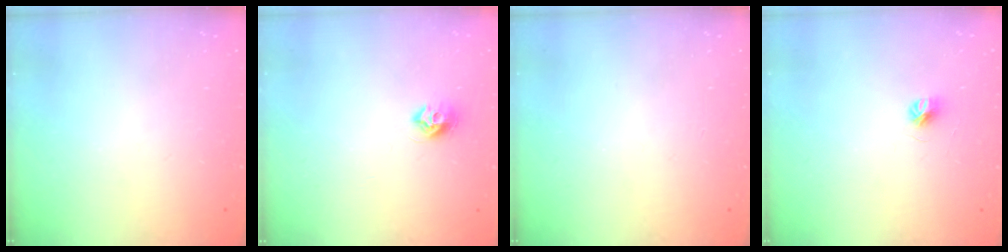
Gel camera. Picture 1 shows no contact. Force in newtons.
{"total": 7.9, "press": 7.9, "slide": 0.6}
{"total": 0.0}
{"total": 4.9, "press": 4.9, "slide": 0.4}